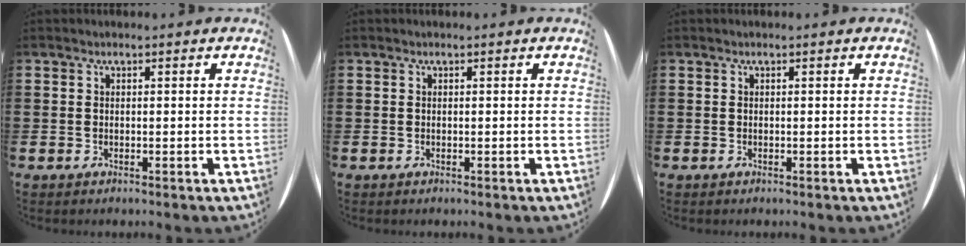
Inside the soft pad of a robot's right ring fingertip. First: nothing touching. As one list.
[{"total": 0.0}, {"total": 0.0}]